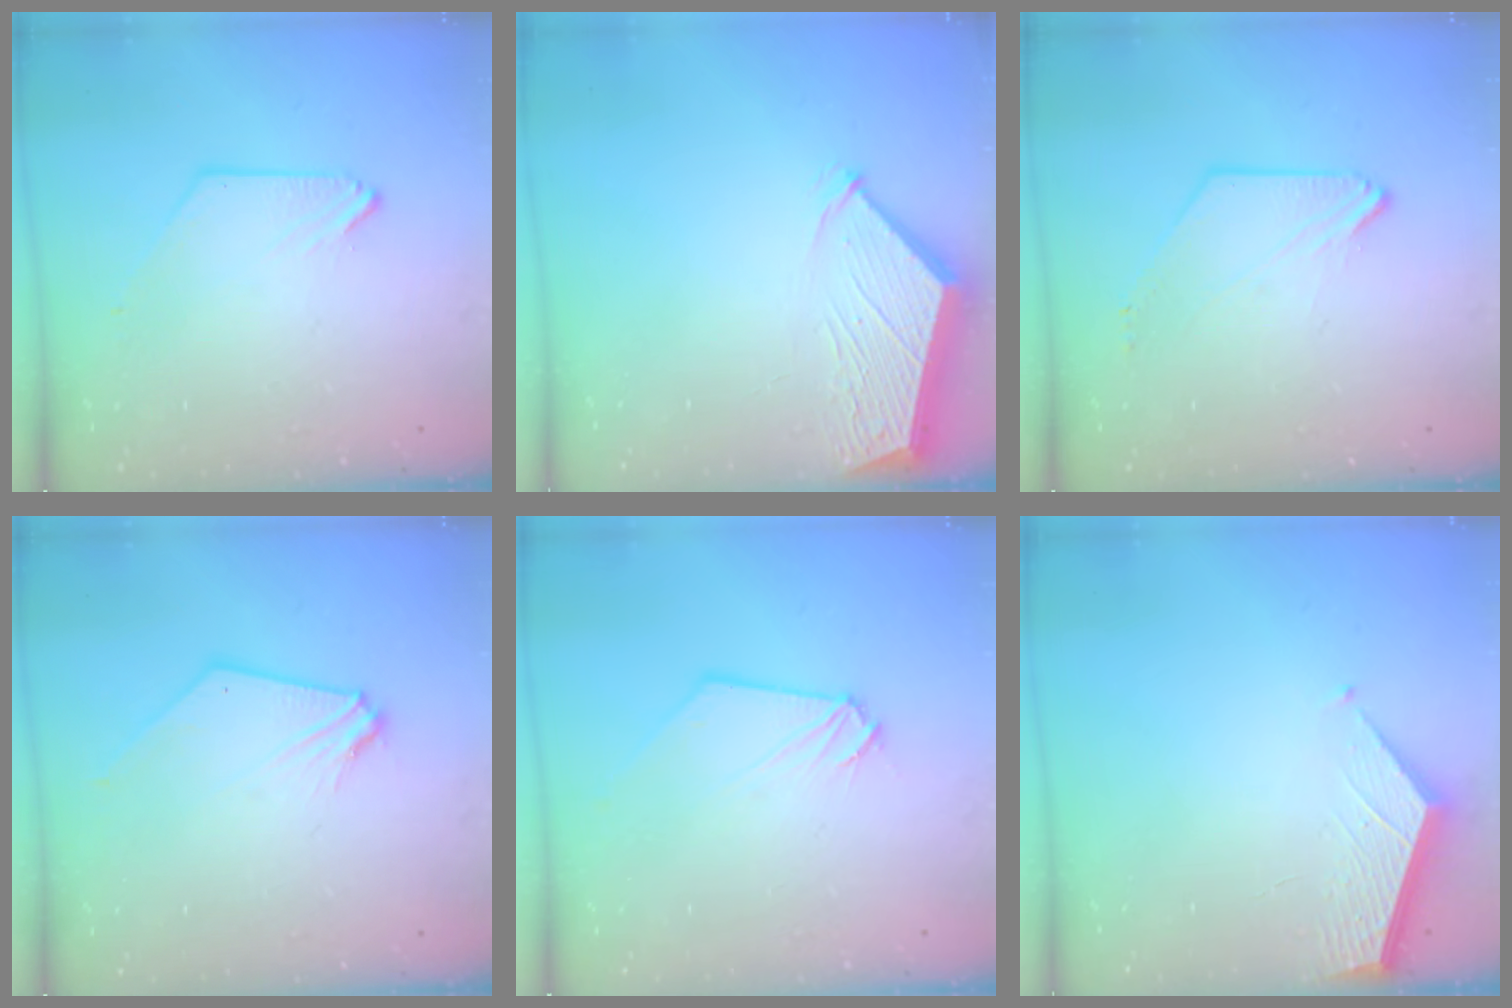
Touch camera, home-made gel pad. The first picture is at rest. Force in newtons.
{"total": 2.9, "press": 2.9, "slide": 0.4}
{"total": 2.0, "press": 2.0, "slide": 0.5}
{"total": 3.9, "press": 3.9, "slide": 0.8}
{"total": 0.9, "press": 0.9, "slide": 0.2}
{"total": 2.4, "press": 2.4, "slide": 0.2}